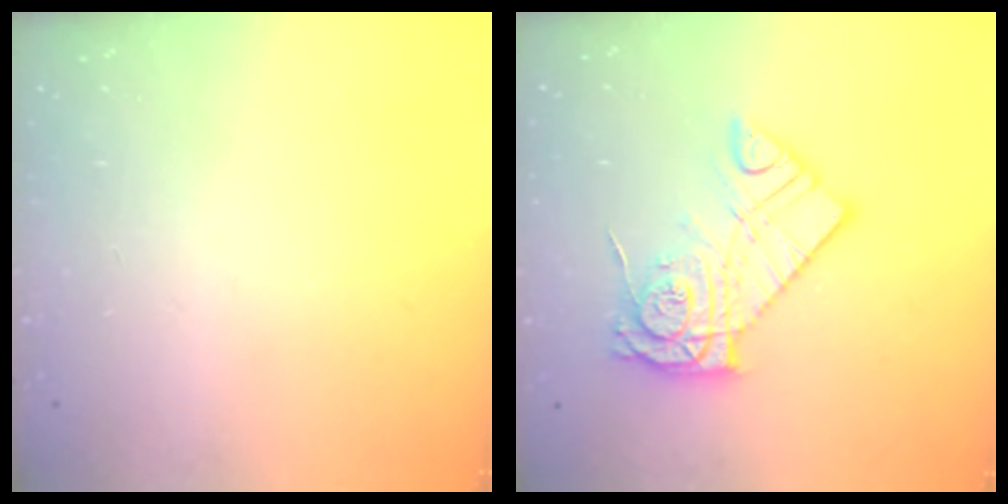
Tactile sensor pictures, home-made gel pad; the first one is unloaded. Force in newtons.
{"total": 14.1, "press": 14.1, "slide": 1.3}